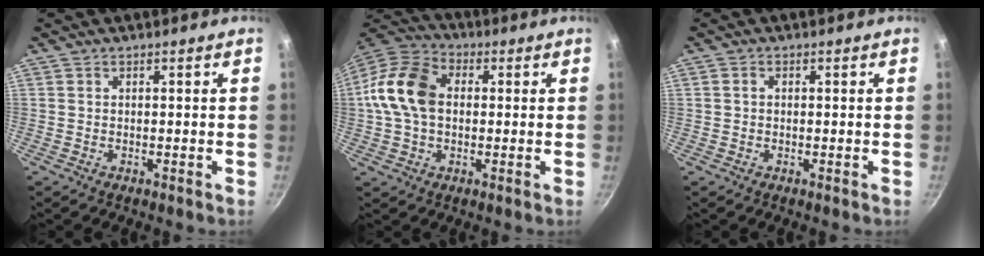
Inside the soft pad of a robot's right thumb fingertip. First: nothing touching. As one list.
[{"total": 14.0, "force": [0.9, 9.9, 9.8], "torque": [-0.168, 0.028, 0.001]}, {"total": 0.9, "force": [0.0, 0.8, 0.5], "torque": [-0.009, 0.006, 0.000]}]